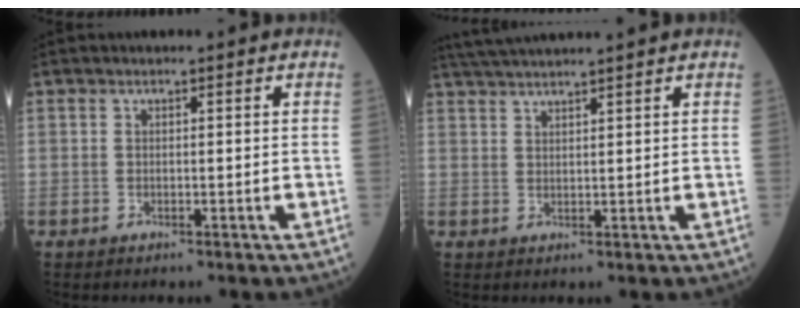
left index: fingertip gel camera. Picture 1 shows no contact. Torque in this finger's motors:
{"motor_torque": [-0.50, -0.97, 0.19, 0.08]}